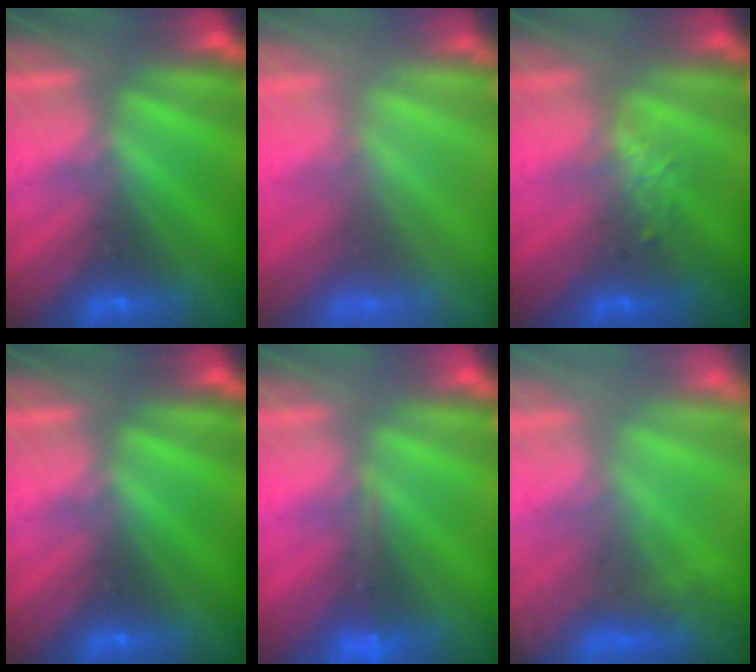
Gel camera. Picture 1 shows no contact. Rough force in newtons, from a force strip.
{"total": 8.3}
{"total": 2.4}
{"total": 0.0}
{"total": 1.8}
{"total": 8.2}